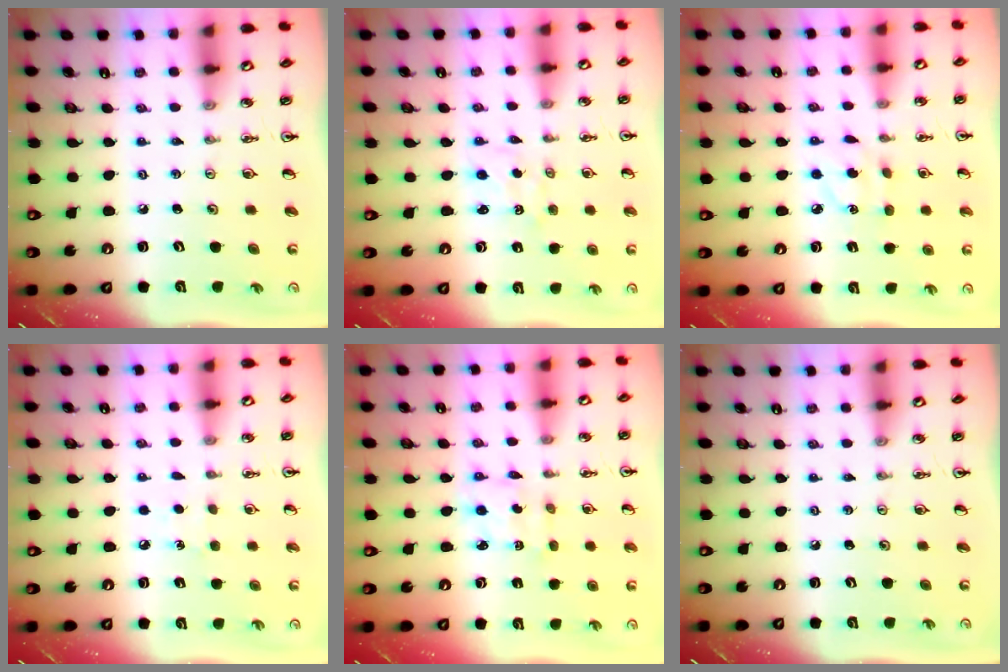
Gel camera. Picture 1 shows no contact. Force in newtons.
{"total": 0.9, "press": 0.7, "slide": 0.5}
{"total": 5.1, "press": 5.1, "slide": 0.6}
{"total": 5.7, "press": 5.7, "slide": 0.6}
{"total": 2.1, "press": 2.0, "slide": 0.4}
{"total": 0.0}